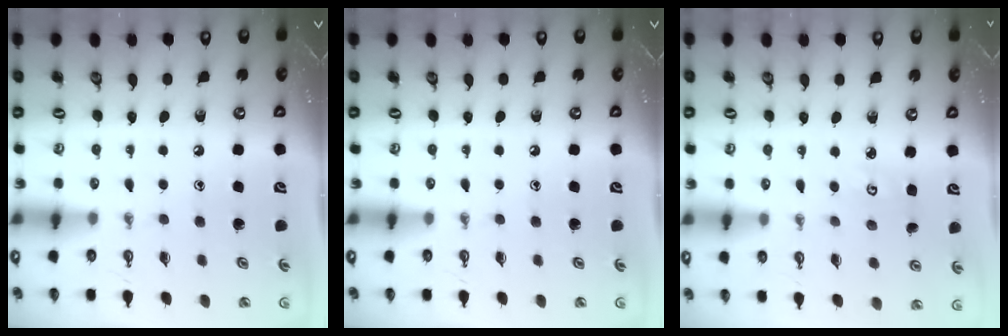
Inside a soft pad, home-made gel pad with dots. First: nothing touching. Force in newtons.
{"total": 0.0}
{"total": 3.8, "press": 3.8, "slide": 0.5}